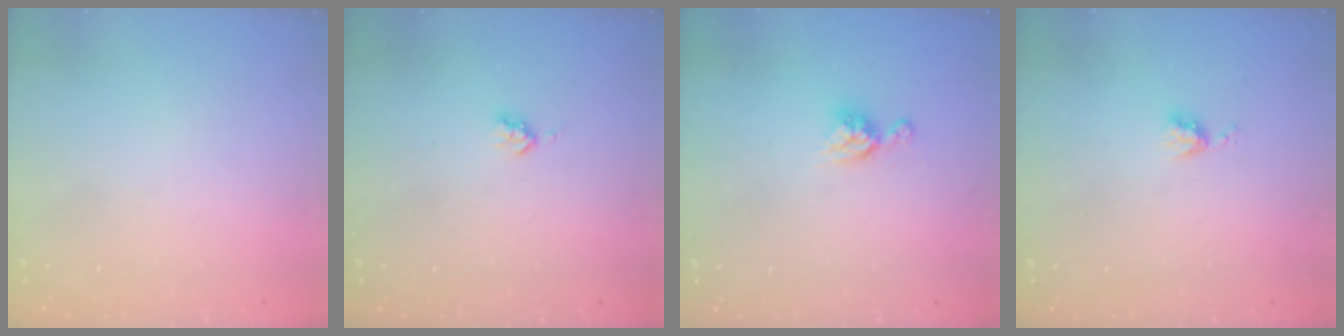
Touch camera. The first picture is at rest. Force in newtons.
{"total": 2.7, "press": 2.6, "slide": 0.5}
{"total": 8.0, "press": 7.9, "slide": 0.7}
{"total": 4.0, "press": 4.0, "slide": 0.5}